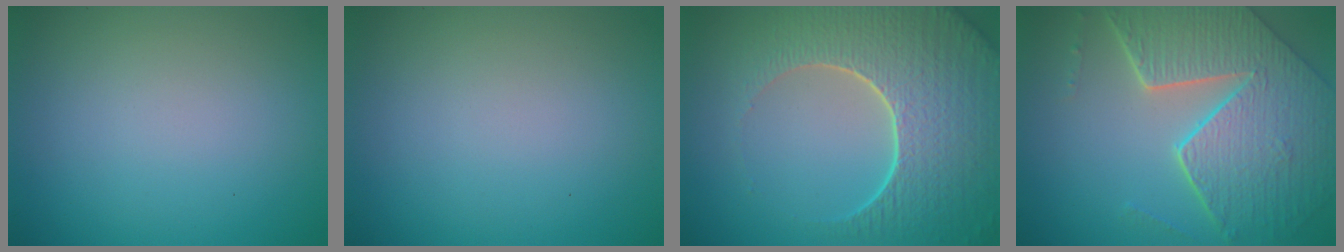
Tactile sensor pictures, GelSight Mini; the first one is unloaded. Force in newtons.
{"total": 0.0}
{"total": 8.6, "press": 6.4, "slide": 5.7}
{"total": 8.9, "press": 6.3, "slide": 6.3}